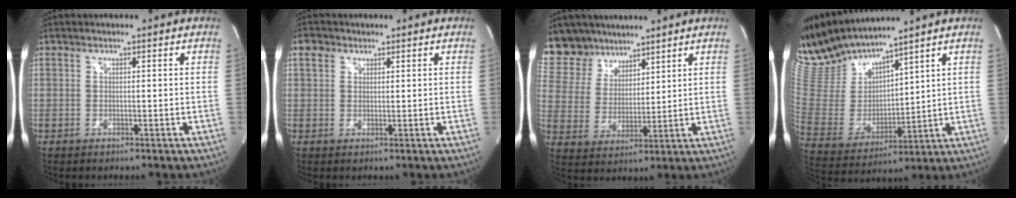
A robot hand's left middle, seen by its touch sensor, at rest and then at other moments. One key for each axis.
{"total": 2.5, "fx": 1.3, "fy": 2.0, "fz": 0.8, "tx": -0.017, "ty": 0.014, "tz": 0.023}
{"total": 11.9, "fx": 9.7, "fy": 6.8, "fz": 1.1, "tx": -0.032, "ty": 0.024, "tz": 0.194}
{"total": 13.4, "fx": 12.5, "fy": 1.0, "fz": 4.7, "tx": -0.113, "ty": -0.004, "tz": 0.266}